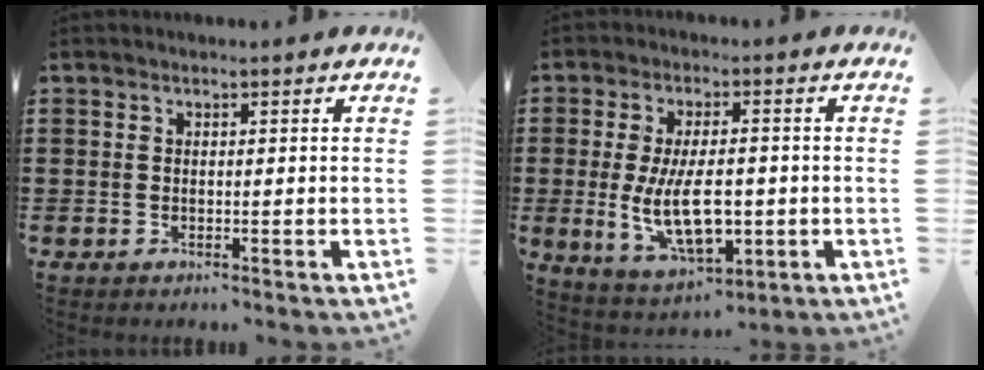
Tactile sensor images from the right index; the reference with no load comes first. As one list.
[{"total": 10.1, "force": [-1.2, 4.9, 8.7], "torque": [-0.166, -0.010, -0.022]}]